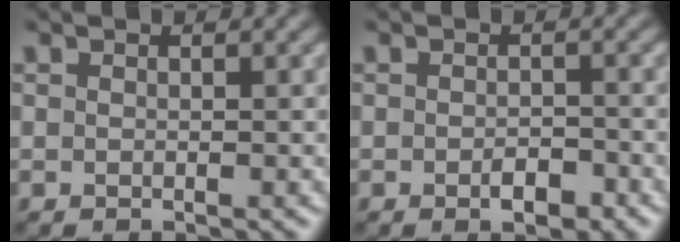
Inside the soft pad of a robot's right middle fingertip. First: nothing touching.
{"total": 2.0, "force": [-0.9, 0.9, 1.5], "torque": [-0.023, -0.001, -0.015]}